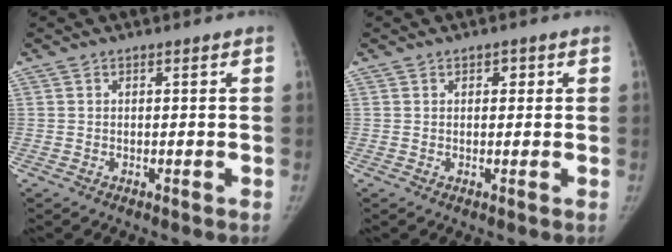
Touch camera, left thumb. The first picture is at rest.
{"total": 1.6, "force": [0.7, 1.2, 0.9], "torque": [-0.002, 0.000, 0.006]}